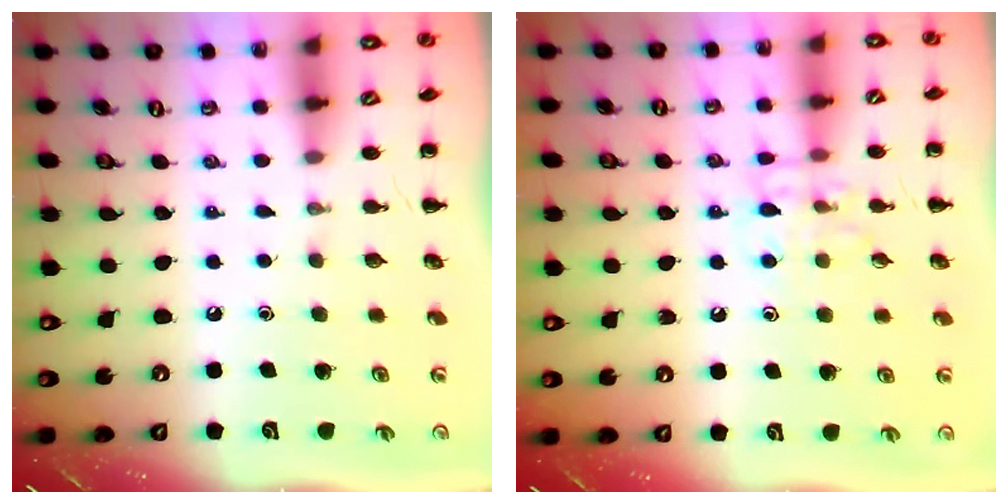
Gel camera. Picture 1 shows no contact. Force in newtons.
{"total": 9.1, "press": 9.1, "slide": 0.7}